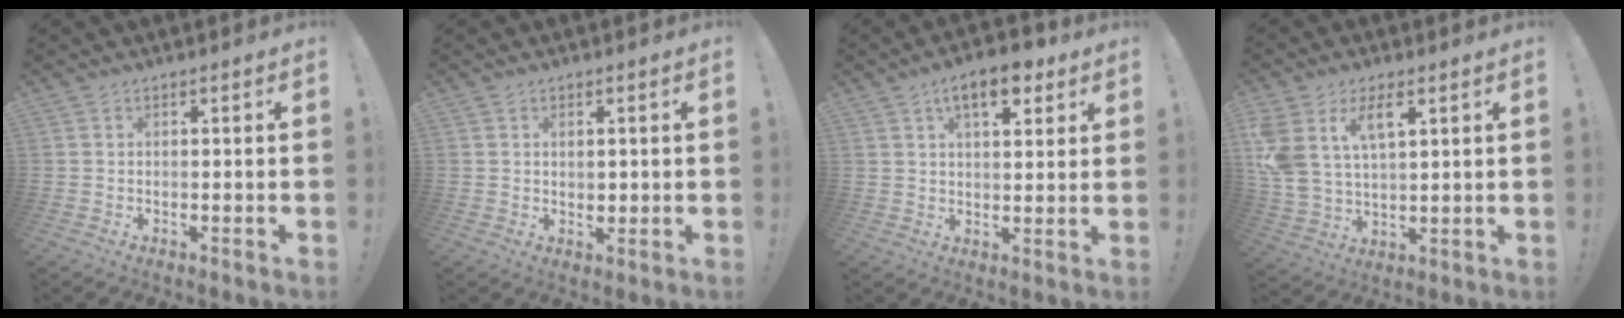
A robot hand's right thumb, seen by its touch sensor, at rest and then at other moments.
{"total": 1.7, "force": [0.8, 1.1, 1.0], "torque": [-0.005, -0.004, 0.012]}
{"total": 10.1, "force": [5.5, 4.6, 7.2], "torque": [-0.098, -0.014, 0.093]}
{"total": 10.9, "force": [5.8, 5.9, 7.2], "torque": [-0.159, -0.021, 0.105]}